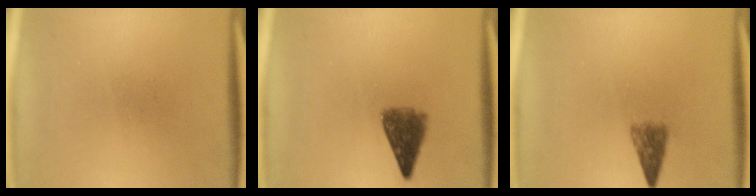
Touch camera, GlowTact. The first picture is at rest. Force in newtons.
{"total": 5.1}
{"total": 2.9}